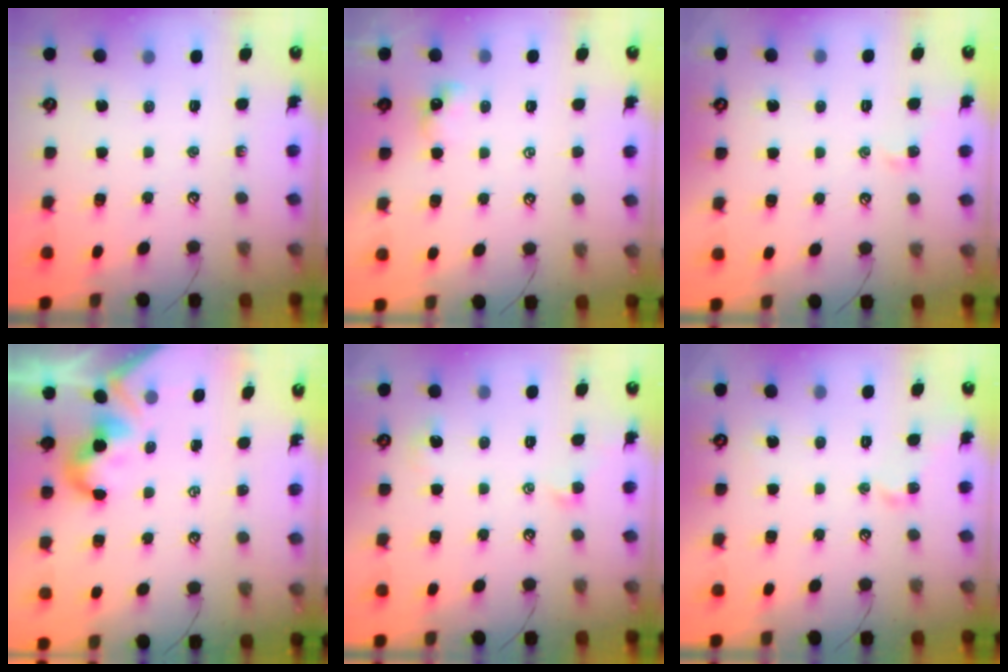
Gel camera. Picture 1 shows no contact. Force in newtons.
{"total": 1.3, "press": 1.3, "slide": 0.1}
{"total": 0.5, "press": 0.4, "slide": 0.4}
{"total": 2.0, "press": 1.9, "slide": 0.5}
{"total": 1.5, "press": 1.4, "slide": 0.5}
{"total": 2.2, "press": 2.1, "slide": 0.7}